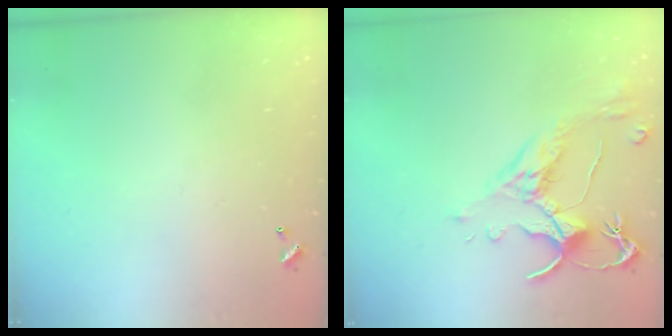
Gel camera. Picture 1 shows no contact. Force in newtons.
{"total": 2.5, "press": 2.1, "slide": 1.4}